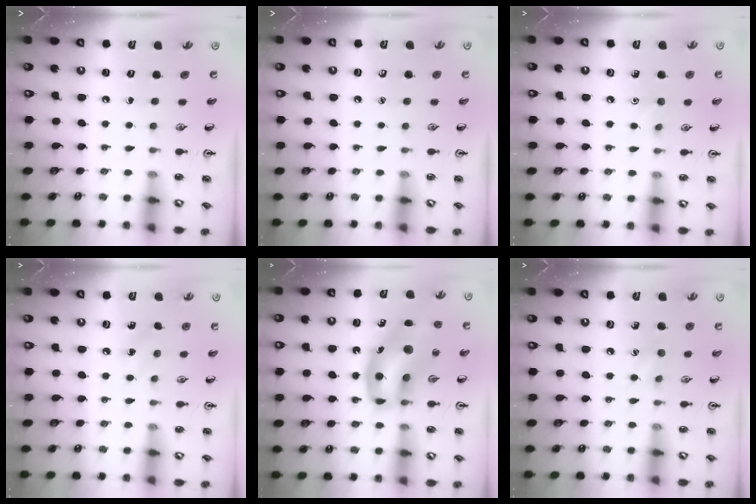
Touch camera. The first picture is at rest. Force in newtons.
{"total": 0.0}
{"total": 4.1, "press": 3.9, "slide": 1.4}
{"total": 6.3, "press": 5.9, "slide": 2.2}
{"total": 17.1, "press": 16.5, "slide": 4.5}
{"total": 6.5, "press": 6.2, "slide": 2.0}